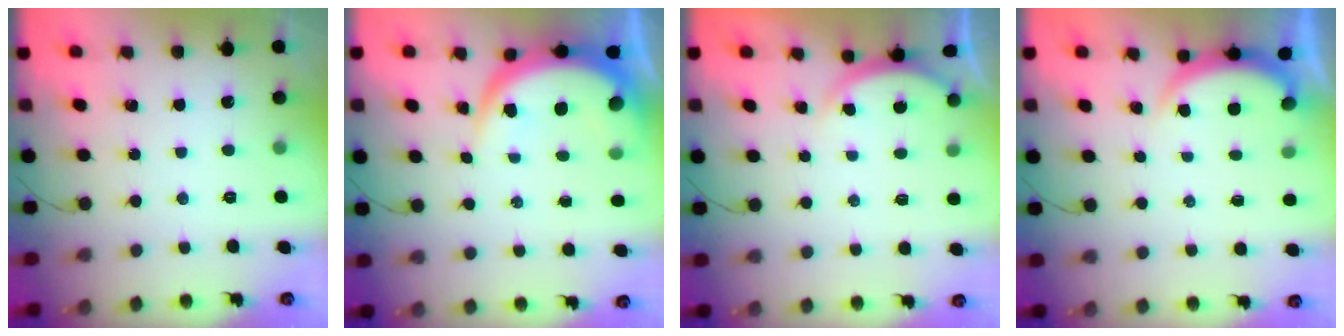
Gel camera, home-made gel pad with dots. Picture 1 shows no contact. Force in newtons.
{"total": 8.0, "press": 8.0, "slide": 0.9}
{"total": 2.0, "press": 2.0, "slide": 0.5}
{"total": 1.8, "press": 1.8, "slide": 0.5}